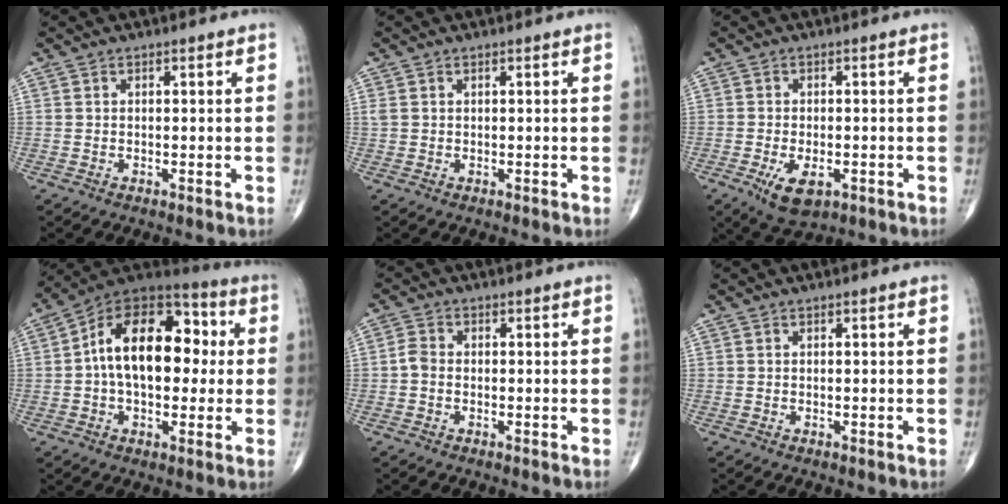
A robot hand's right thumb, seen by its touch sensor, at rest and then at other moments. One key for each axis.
{"total": 0.8, "fx": 0.3, "fy": 0.6, "fz": 0.4, "tx": -0.007, "ty": 0.007, "tz": 0.008}
{"total": 6.3, "fx": -2.5, "fy": 3.2, "fz": 4.8, "tx": -0.081, "ty": -0.003, "tz": -0.033}
{"total": 19.5, "fx": 1.6, "fy": 11.7, "fz": 15.6, "tx": -0.219, "ty": 0.037, "tz": 0.015}
{"total": 2.2, "fx": -0.5, "fy": 1.6, "fz": 1.4, "tx": -0.026, "ty": 0.005, "tz": -0.017}
{"total": 0.0}